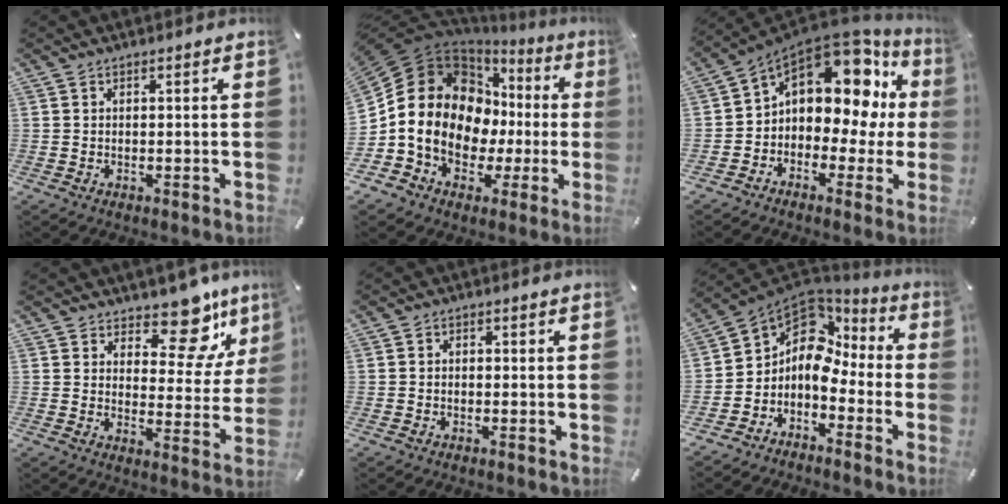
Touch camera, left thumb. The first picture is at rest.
{"total": 18.4, "force": [1.0, 15.2, 10.4], "torque": [-0.215, -0.024, 0.030]}
{"total": 12.4, "force": [5.8, 7.8, 7.7], "torque": [-0.113, -0.053, 0.093]}
{"total": 13.1, "force": [9.8, 5.8, 6.4], "torque": [-0.072, -0.080, 0.168]}
{"total": 1.3, "force": [-0.7, 1.0, 0.5], "torque": [-0.008, 0.006, -0.017]}
{"total": 7.3, "force": [0.7, 6.5, 3.1], "torque": [-0.087, -0.025, 0.013]}